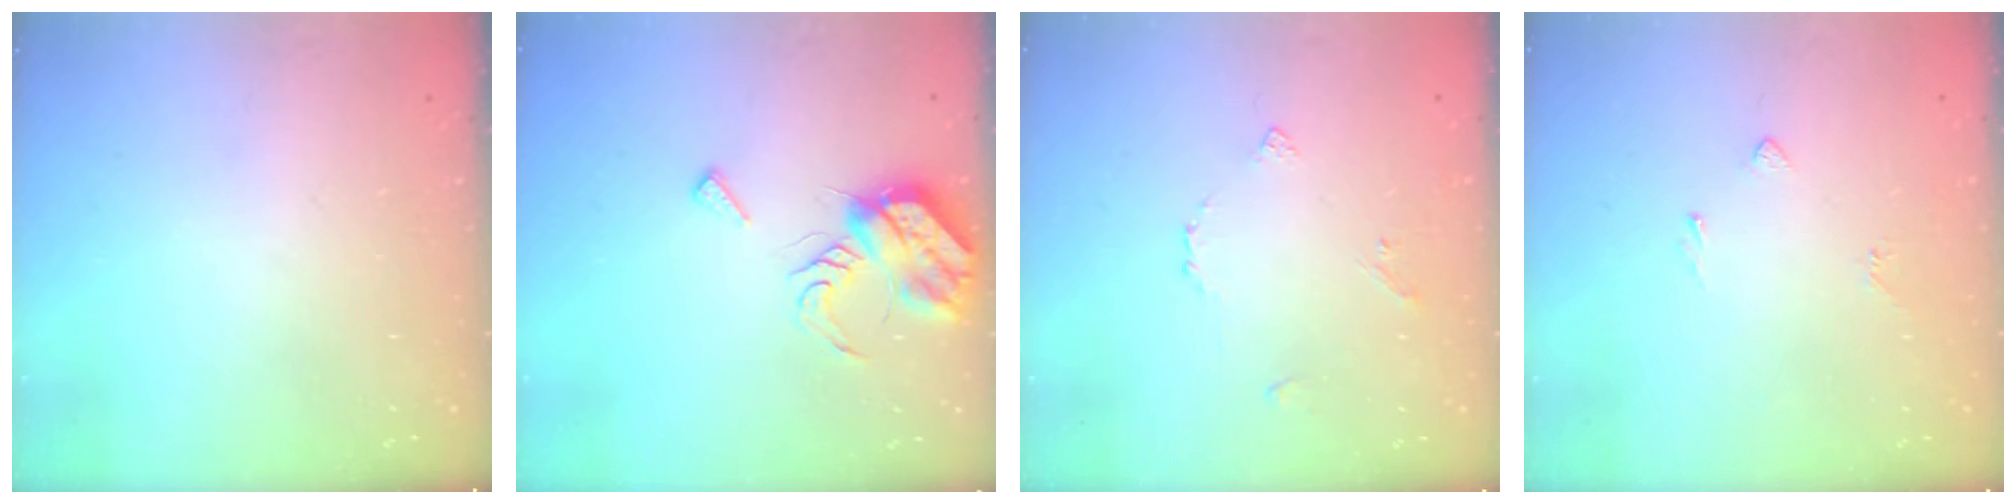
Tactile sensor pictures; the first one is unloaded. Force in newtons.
{"total": 8.6, "press": 8.6, "slide": 0.7}
{"total": 3.8, "press": 3.7, "slide": 0.7}
{"total": 2.3, "press": 2.2, "slide": 0.6}